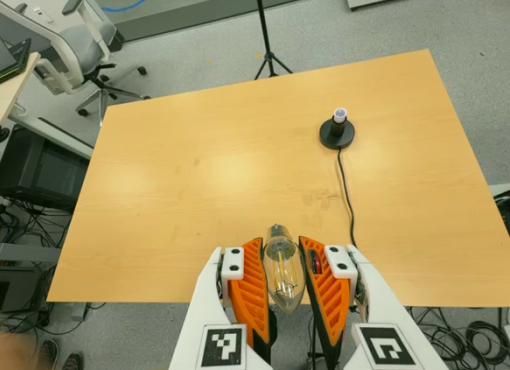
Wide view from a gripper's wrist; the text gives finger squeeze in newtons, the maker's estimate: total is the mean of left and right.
{"total": 20.0, "left": 21.5, "right": 18.5}